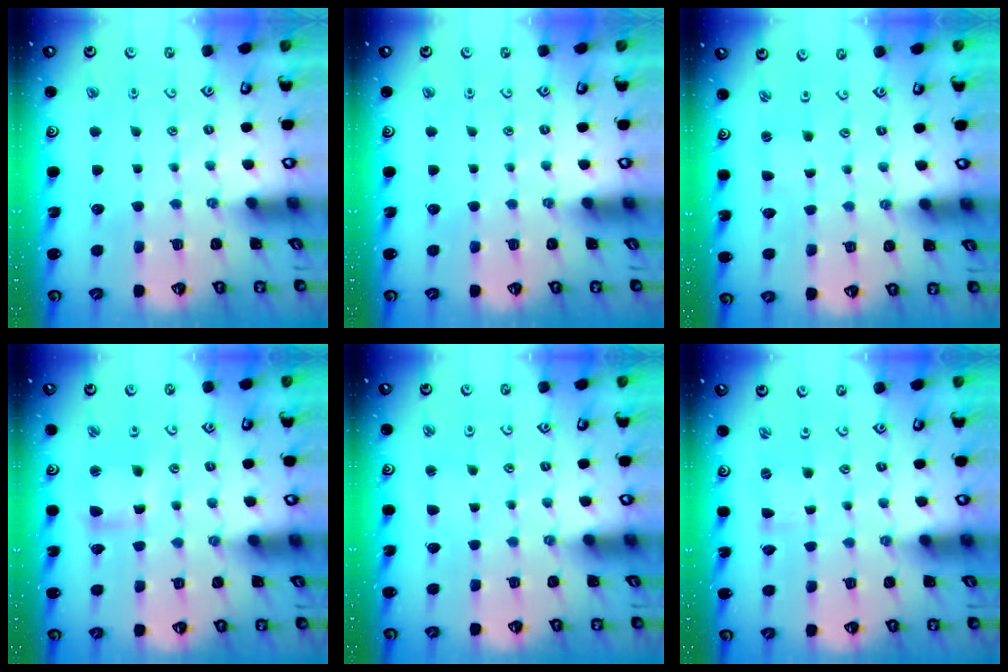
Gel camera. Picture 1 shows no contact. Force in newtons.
{"total": 0.0}
{"total": 0.0}
{"total": 5.0, "press": 5.0, "slide": 0.6}
{"total": 1.6, "press": 1.5, "slide": 0.3}
{"total": 0.0}